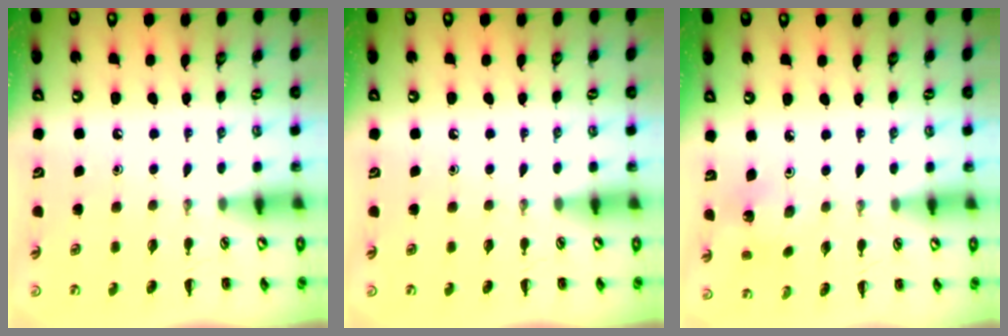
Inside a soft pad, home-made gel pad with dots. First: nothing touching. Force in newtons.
{"total": 0.0}
{"total": 2.3, "press": 2.2, "slide": 0.7}